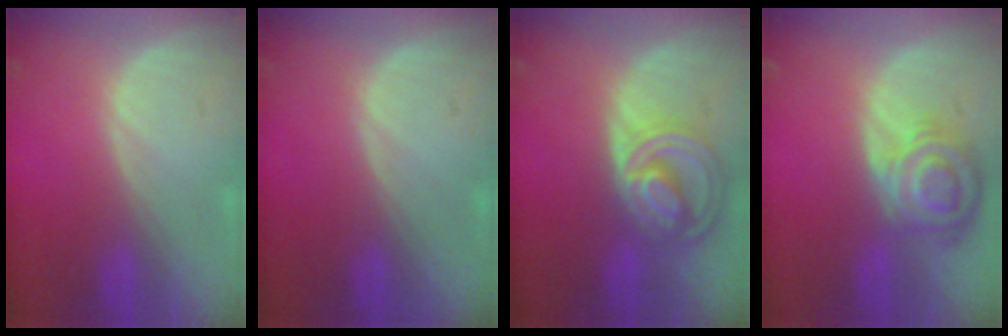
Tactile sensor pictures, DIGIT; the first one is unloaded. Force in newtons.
{"total": 0.0}
{"total": 8.6, "press": 7.4, "slide": 4.4}
{"total": 8.4, "press": 7.4, "slide": 4.0}